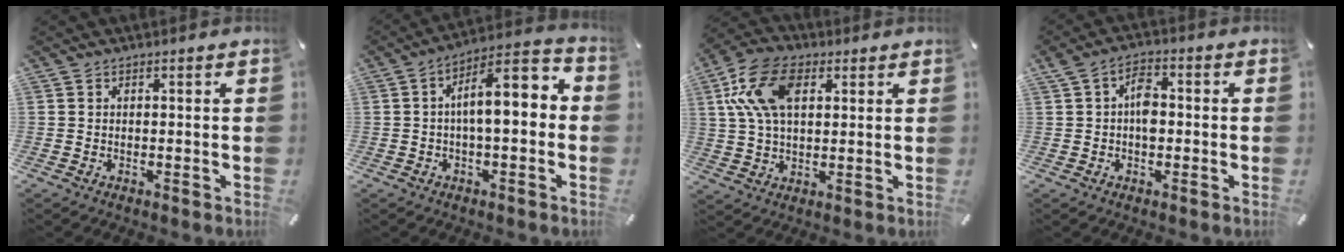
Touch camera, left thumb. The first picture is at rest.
{"total": 10.8, "force": [0.7, 4.7, 9.8], "torque": [-0.137, -0.012, 0.005]}
{"total": 13.9, "force": [4.5, 8.9, 9.7], "torque": [-0.212, 0.013, 0.081]}
{"total": 5.8, "force": [-0.2, 3.7, 4.4], "torque": [-0.074, 0.007, -0.010]}